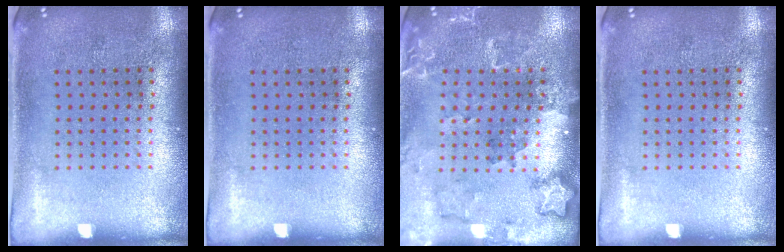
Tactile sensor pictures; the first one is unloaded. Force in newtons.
{"total": 0.0}
{"total": 1.8, "press": 1.7, "slide": 0.2}
{"total": 0.0}